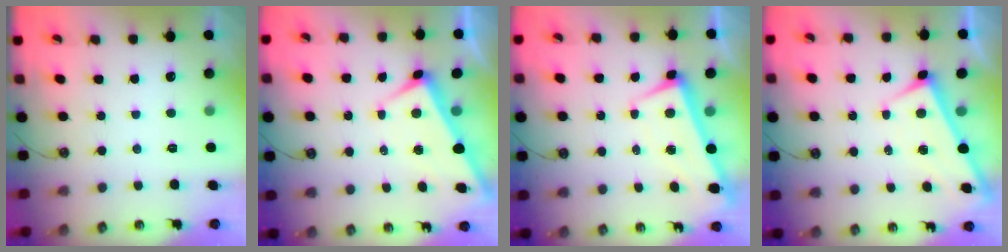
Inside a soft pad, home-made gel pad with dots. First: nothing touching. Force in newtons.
{"total": 2.8, "press": 2.7, "slide": 0.6}
{"total": 1.6, "press": 0.6, "slide": 1.4}
{"total": 1.2, "press": 1.2, "slide": 0.2}